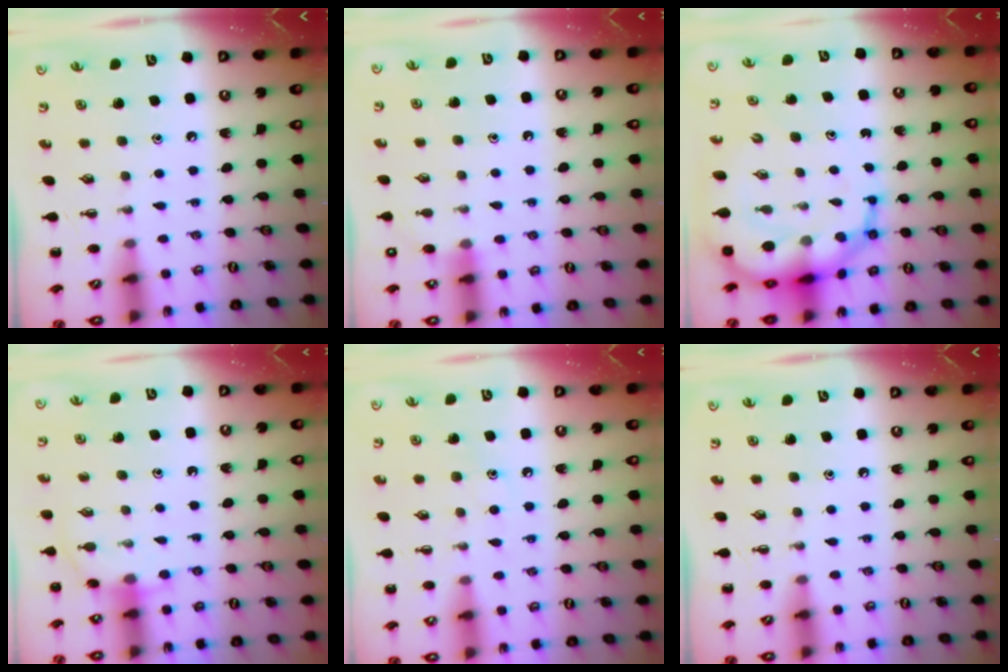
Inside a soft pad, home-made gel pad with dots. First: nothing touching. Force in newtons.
{"total": 6.4, "press": 6.2, "slide": 1.7}
{"total": 14.3, "press": 13.8, "slide": 3.9}
{"total": 5.6, "press": 5.5, "slide": 1.2}
{"total": 8.3, "press": 8.2, "slide": 1.4}
{"total": 0.0}